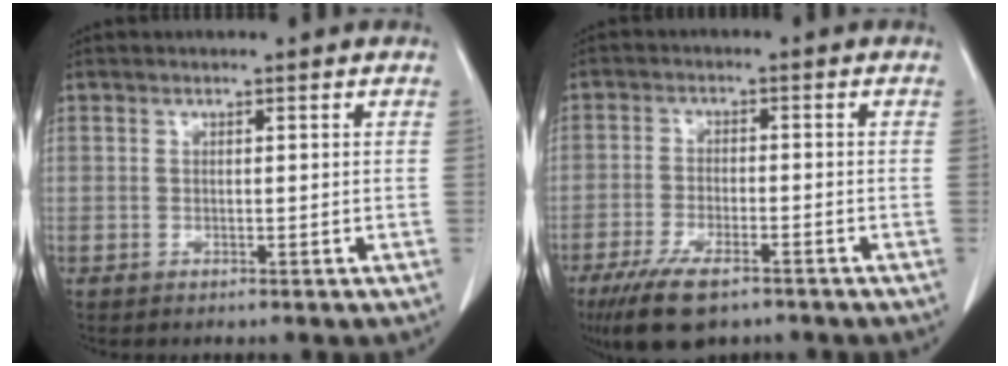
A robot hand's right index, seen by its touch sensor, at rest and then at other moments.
{"total": 9.1, "force": [-6.2, 2.8, 6.0], "torque": [-0.107, -0.016, -0.102]}